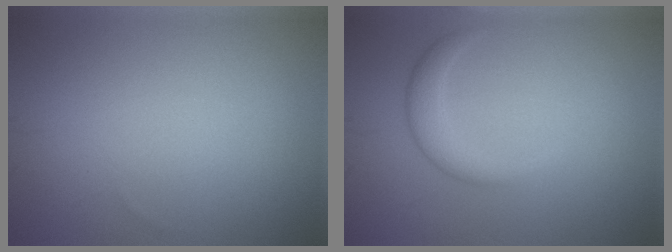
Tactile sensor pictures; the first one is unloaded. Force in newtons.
{"total": 2.4, "press": 2.4, "slide": 0.2}